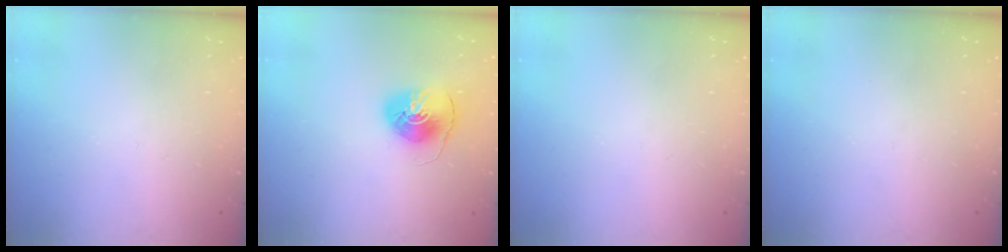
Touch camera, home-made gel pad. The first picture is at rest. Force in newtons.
{"total": 7.5, "press": 7.5, "slide": 0.7}
{"total": 0.0}
{"total": 0.0}